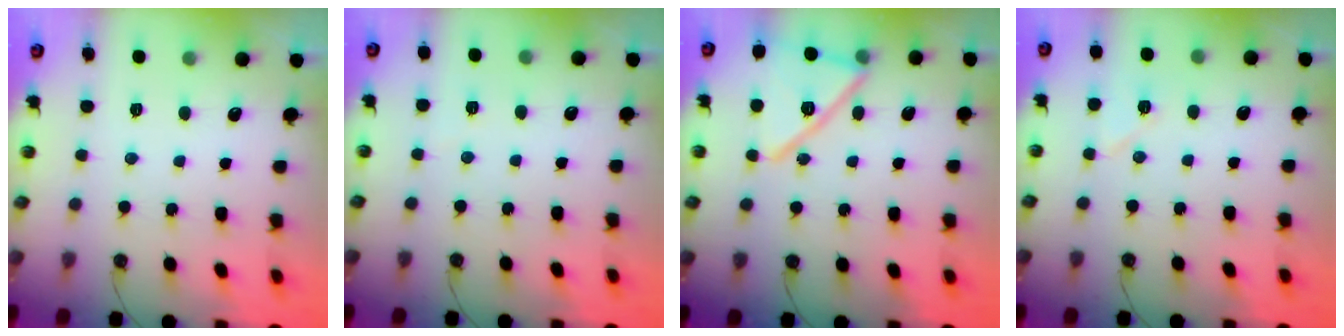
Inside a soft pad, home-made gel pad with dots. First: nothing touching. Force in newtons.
{"total": 2.9, "press": 1.5, "slide": 2.5}
{"total": 17.8, "press": 17.7, "slide": 2.4}
{"total": 6.0, "press": 6.0, "slide": 0.4}